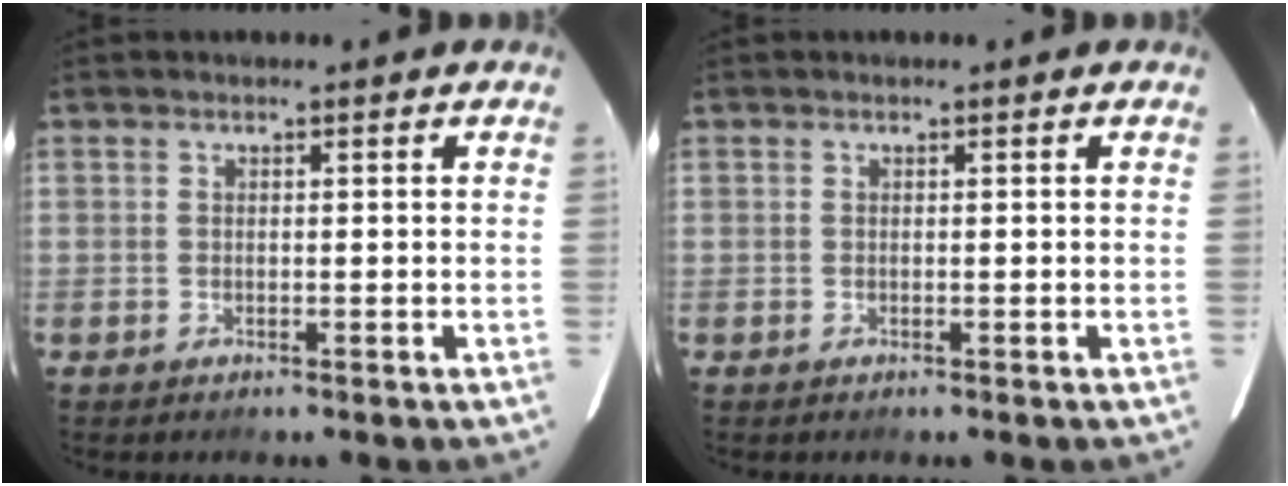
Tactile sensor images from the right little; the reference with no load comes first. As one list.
[{"total": 0.0}]